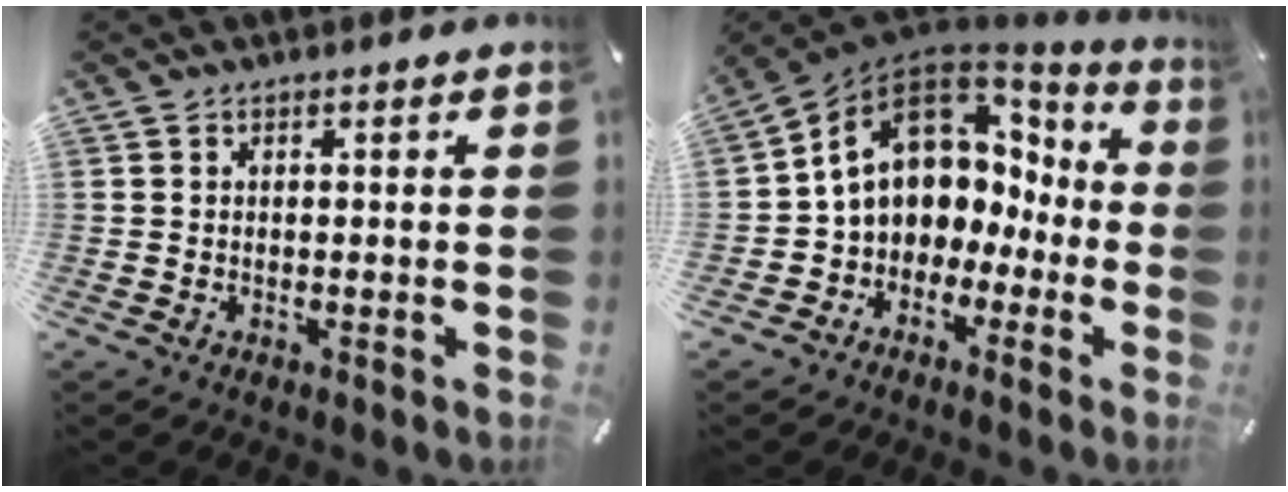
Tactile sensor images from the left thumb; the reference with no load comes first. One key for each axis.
{"total": 12.4, "fx": 2.9, "fy": 10.2, "fz": 6.4, "tx": -0.124, "ty": -0.012, "tz": 0.056}